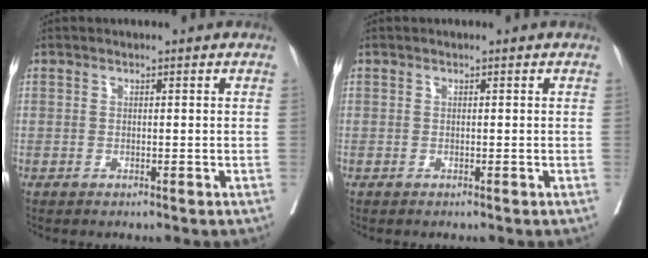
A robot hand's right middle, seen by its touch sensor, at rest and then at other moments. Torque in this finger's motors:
{"motor_torque": [-0.13, 0.05, -0.01, 0.00]}